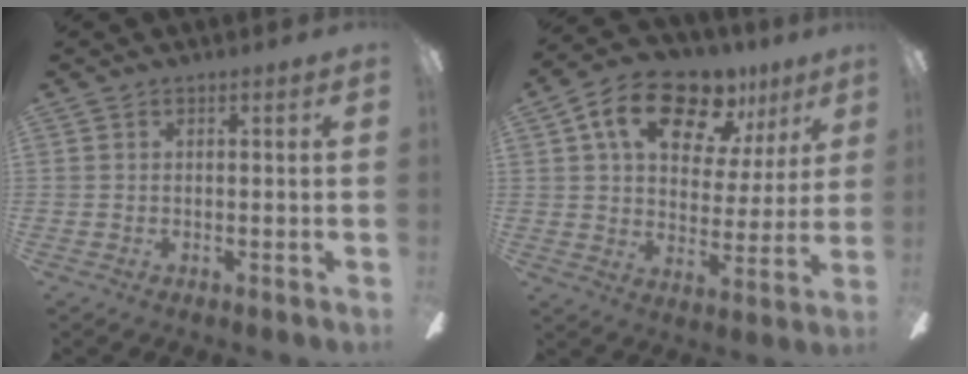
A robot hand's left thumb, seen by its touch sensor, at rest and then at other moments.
{"total": 16.9, "force": [10.2, 9.0, 10.1], "torque": [-0.167, -0.042, 0.176]}